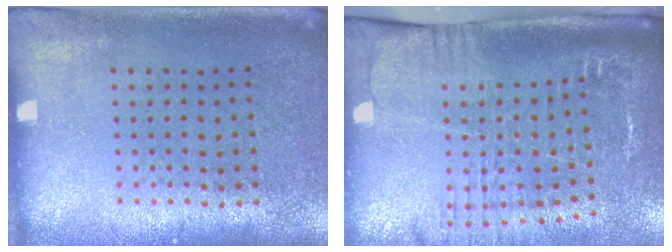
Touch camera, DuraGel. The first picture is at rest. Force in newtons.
{"total": 2.7, "press": 2.1, "slide": 1.7}